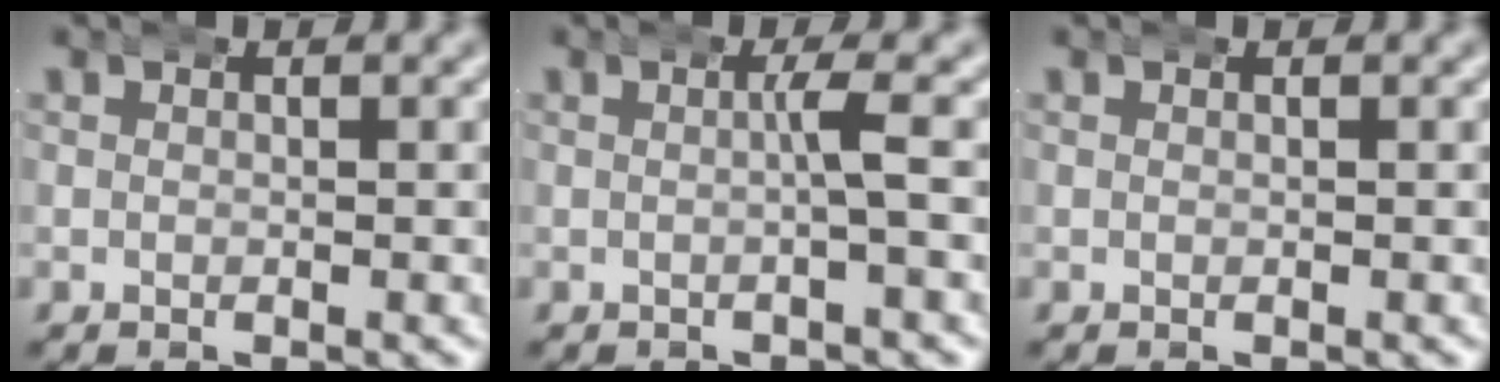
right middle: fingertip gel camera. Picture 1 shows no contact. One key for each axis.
{"total": 1.2, "fx": -0.2, "fy": -0.6, "fz": 1.0, "tx": -0.018, "ty": 0.000, "tz": -0.003}
{"total": 0.0}